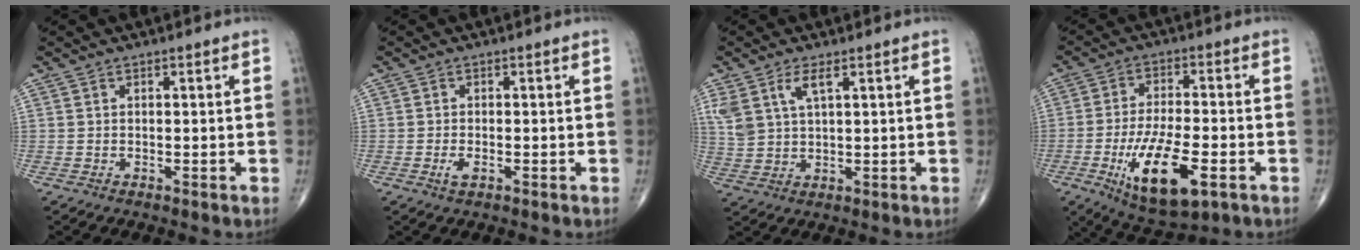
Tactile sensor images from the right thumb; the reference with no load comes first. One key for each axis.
{"total": 1.7, "fx": -0.6, "fy": 0.7, "fz": 1.4, "tx": -0.029, "ty": -0.002, "tz": -0.011}
{"total": 6.1, "fx": 3.1, "fy": 2.4, "fz": 4.6, "tx": -0.104, "ty": -0.007, "tz": 0.069}
{"total": 15.0, "fx": -5.4, "fy": 5.7, "fz": 12.8, "tx": -0.225, "ty": 0.005, "tz": -0.081}